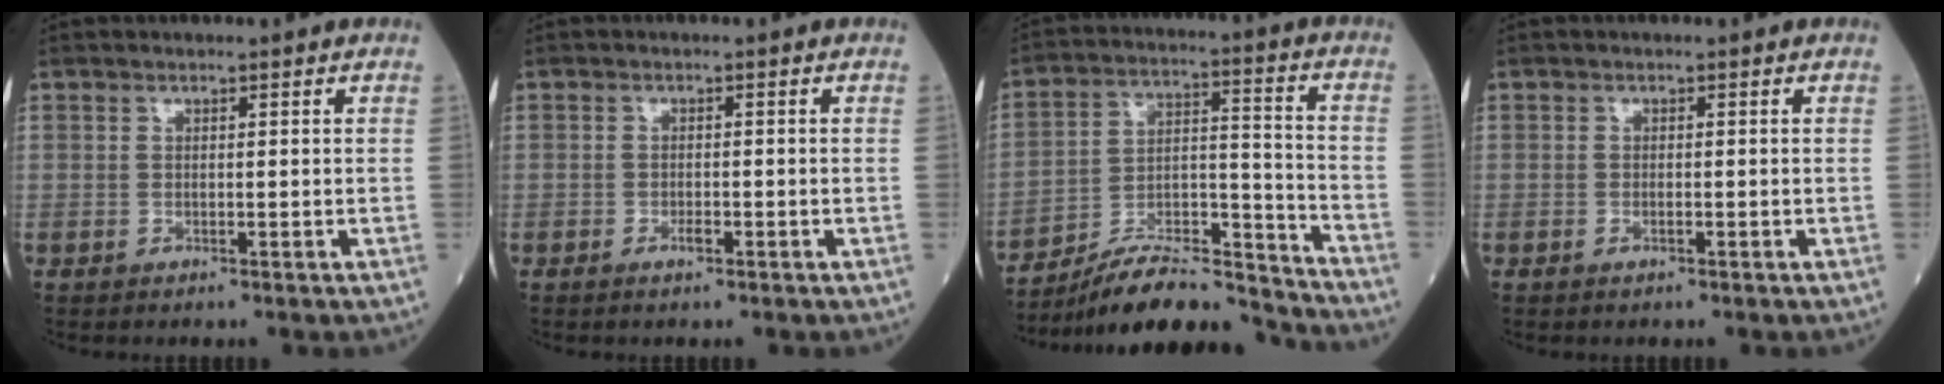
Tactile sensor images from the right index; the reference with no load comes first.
{"total": 1.4, "force": [-0.7, 0.5, 1.1], "torque": [-0.020, 0.000, -0.011]}
{"total": 17.3, "force": [-16.4, 1.7, 5.2], "torque": [-0.090, 0.033, -0.275]}
{"total": 0.9, "force": [-0.4, 0.2, 0.8], "torque": [-0.017, -0.001, -0.005]}